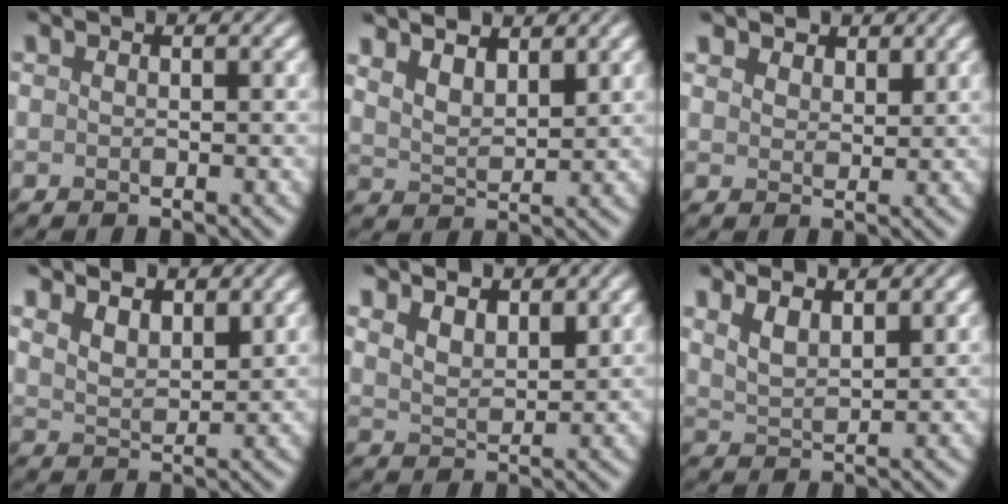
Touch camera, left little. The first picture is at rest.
{"total": 3.7, "force": [2.5, 1.4, 2.2], "torque": [-0.042, 0.009, 0.045]}
{"total": 2.9, "force": [2.5, 1.4, 0.6], "torque": [-0.026, 0.006, 0.040]}
{"total": 3.9, "force": [3.0, 1.6, 1.9], "torque": [-0.041, 0.007, 0.049]}
{"total": 3.5, "force": [2.7, 1.4, 1.7], "torque": [-0.038, 0.007, 0.047]}
{"total": 2.6, "force": [2.0, 0.7, 1.6], "torque": [-0.044, 0.001, 0.046]}